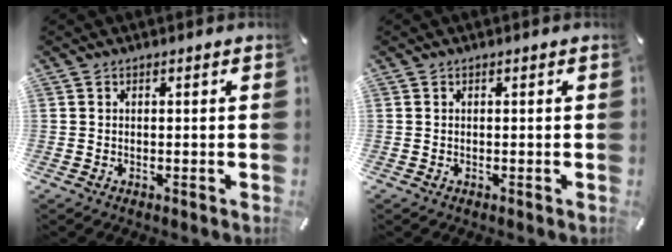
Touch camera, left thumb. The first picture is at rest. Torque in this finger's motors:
{"motor_torque": [0.00, 0.00, -0.04, 0.04, 0.00]}